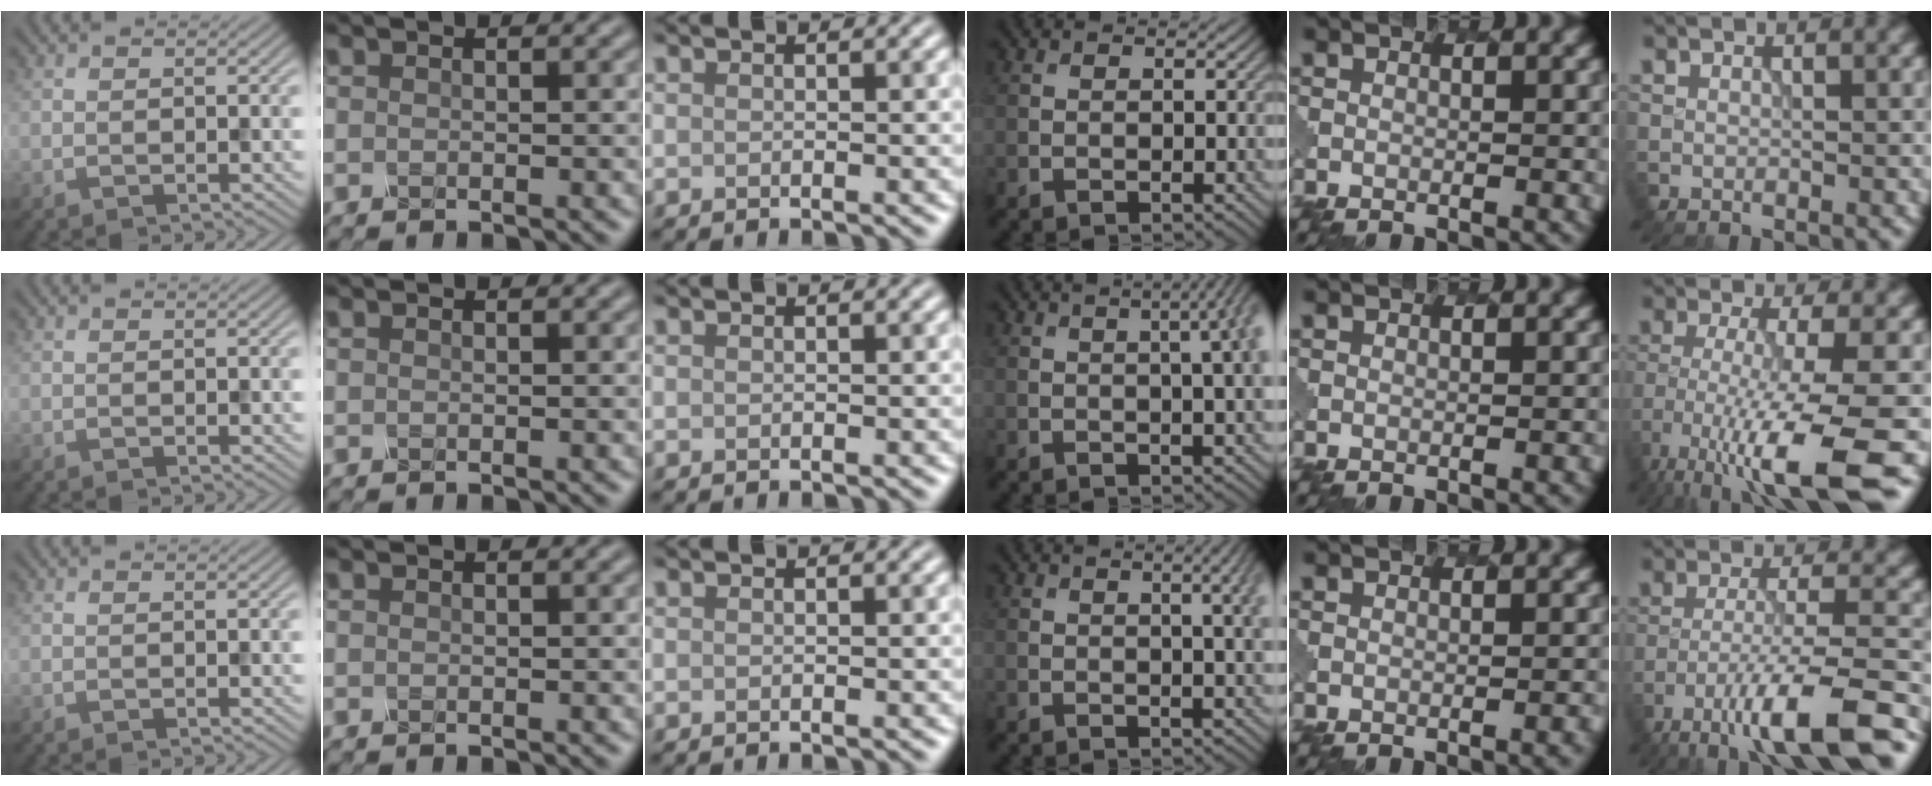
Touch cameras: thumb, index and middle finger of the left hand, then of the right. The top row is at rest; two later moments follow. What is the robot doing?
{"motion": "pour", "object": "mug"}